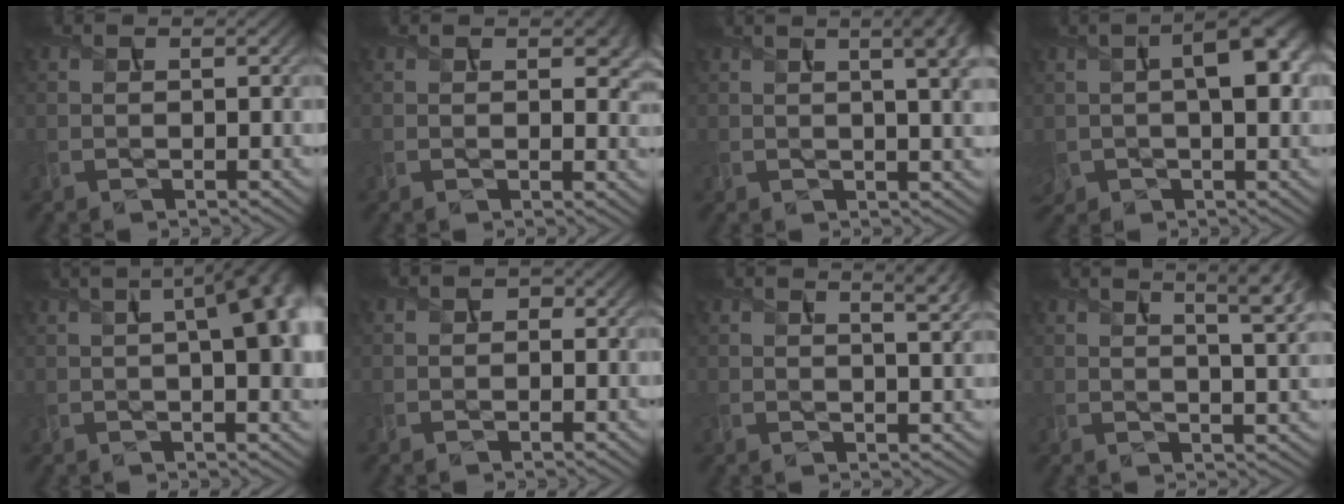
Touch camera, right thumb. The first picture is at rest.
{"total": 4.5, "force": [1.4, 2.4, 3.5], "torque": [-0.054, -0.004, 0.023]}
{"total": 8.4, "force": [3.1, 2.9, 7.2], "torque": [-0.085, 0.029, 0.031]}
{"total": 9.5, "force": [1.0, 5.2, 7.8], "torque": [-0.146, 0.000, 0.019]}
{"total": 12.2, "force": [1.5, 4.8, 11.1], "torque": [-0.129, 0.020, 0.015]}
{"total": 1.1, "force": [0.0, 1.0, 0.4], "torque": [-0.002, -0.001, 0.000]}
{"total": 5.0, "force": [3.0, 1.3, 3.8], "torque": [-0.050, 0.018, 0.036]}
{"total": 8.0, "force": [4.3, 2.2, 6.4], "torque": [-0.082, 0.024, 0.050]}